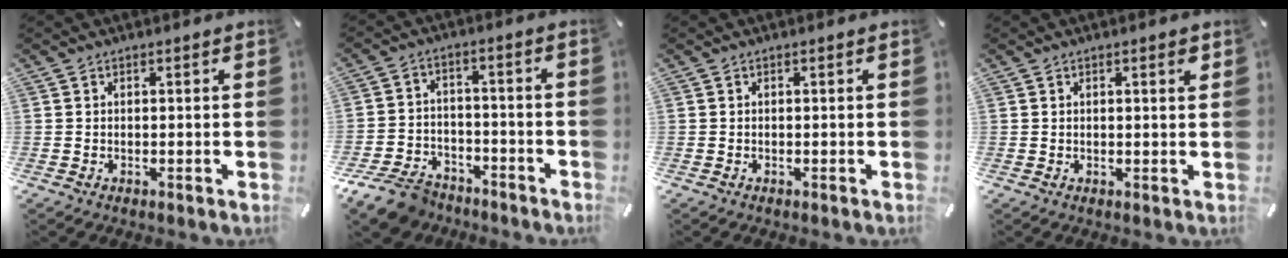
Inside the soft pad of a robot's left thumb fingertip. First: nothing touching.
{"total": 9.8, "force": [-7.7, 5.0, 3.5], "torque": [-0.063, 0.040, -0.143]}
{"total": 0.0}
{"total": 1.4, "force": [0.8, 0.3, 1.2], "torque": [-0.016, -0.001, 0.010]}